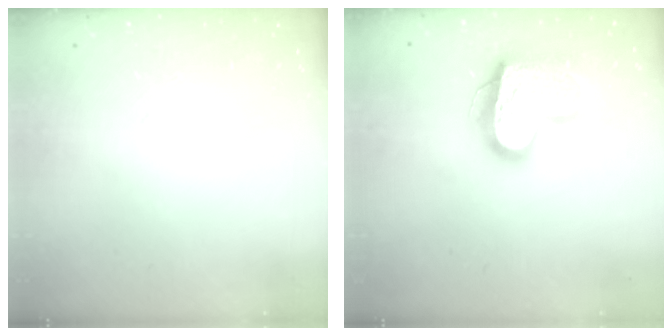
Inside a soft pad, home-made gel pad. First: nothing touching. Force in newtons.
{"total": 17.5, "press": 17.4, "slide": 1.6}